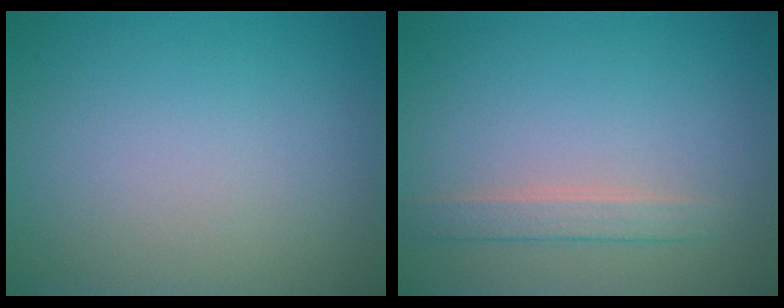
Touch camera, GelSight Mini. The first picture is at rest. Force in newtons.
{"total": 1.9, "press": 1.9, "slide": 0.1}